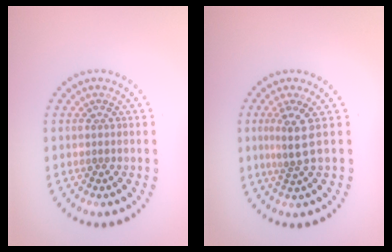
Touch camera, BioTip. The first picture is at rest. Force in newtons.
{"total": 2.6, "press": 1.9, "slide": 1.8}